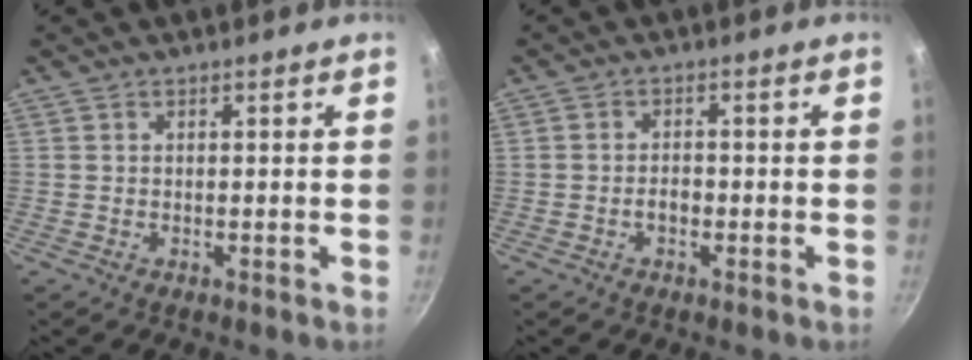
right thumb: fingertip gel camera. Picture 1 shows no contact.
{"total": 2.1, "force": [-0.8, 1.4, 1.4], "torque": [-0.018, 0.014, -0.014]}